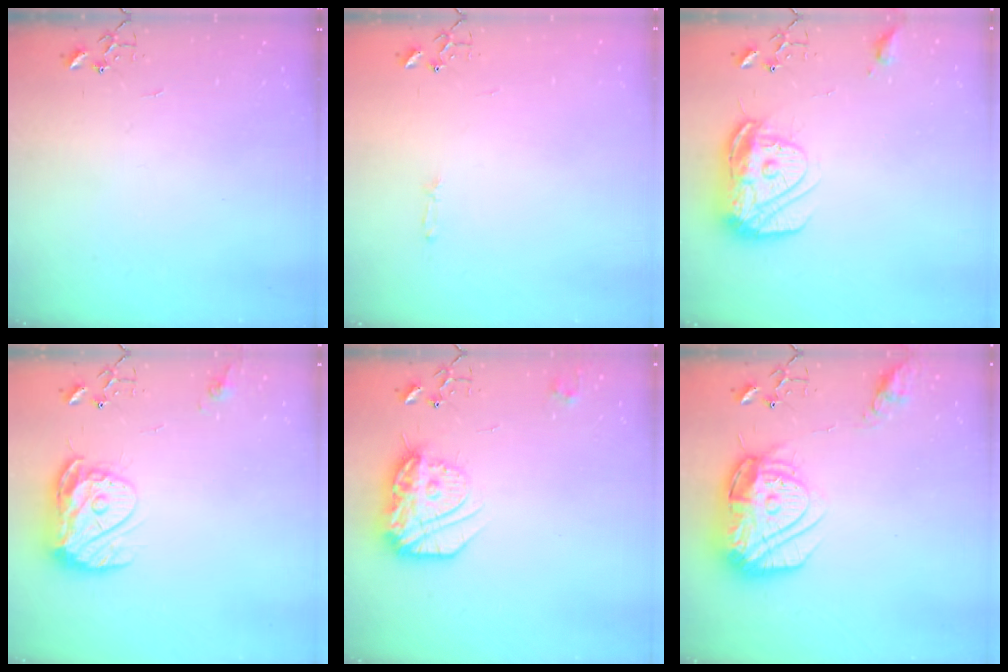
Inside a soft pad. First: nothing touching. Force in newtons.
{"total": 3.1, "press": 3.1, "slide": 0.4}
{"total": 15.7, "press": 15.7, "slide": 1.6}
{"total": 13.0, "press": 13.0, "slide": 1.2}
{"total": 19.8, "press": 19.7, "slide": 1.6}
{"total": 20.4, "press": 20.3, "slide": 1.7}